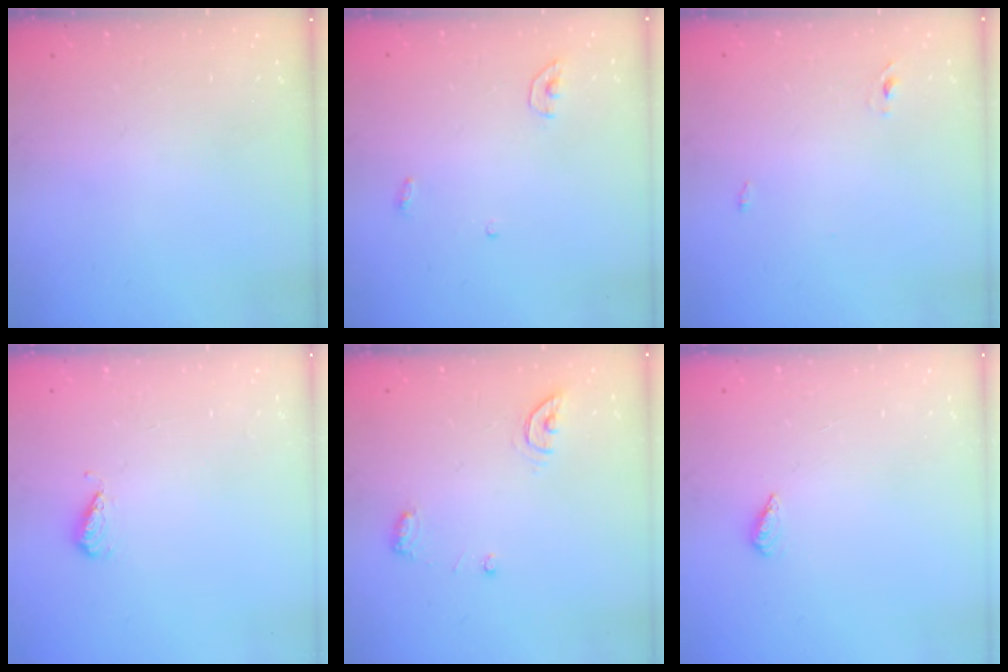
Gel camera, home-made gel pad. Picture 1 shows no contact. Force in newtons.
{"total": 3.4, "press": 3.3, "slide": 0.3}
{"total": 2.4, "press": 2.2, "slide": 1.0}
{"total": 4.0, "press": 3.8, "slide": 1.2}
{"total": 6.4, "press": 6.4, "slide": 0.6}
{"total": 2.1, "press": 1.9, "slide": 0.8}